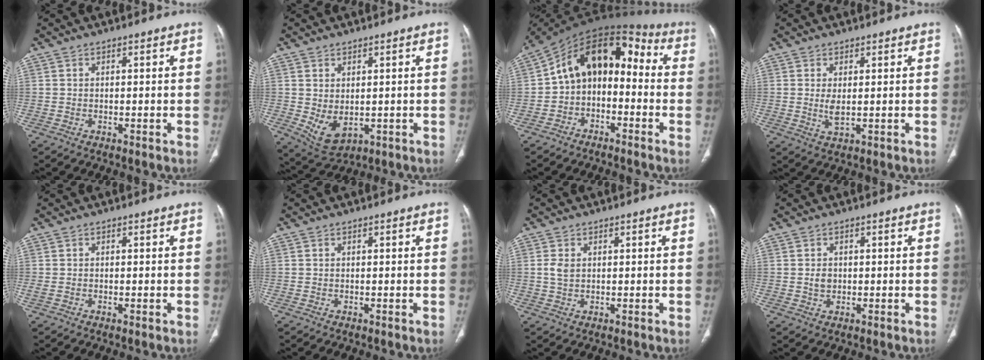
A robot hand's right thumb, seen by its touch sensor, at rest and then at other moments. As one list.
[{"total": 5.9, "force": [-0.3, 3.8, 4.6], "torque": [-0.075, -0.009, 0.017]}, {"total": 14.0, "force": [-1.2, 9.8, 9.9], "torque": [-0.115, 0.077, -0.037]}, {"total": 2.8, "force": [0.3, 1.2, 2.5], "torque": [-0.052, -0.010, 0.014]}, {"total": 1.2, "force": [-0.3, 0.5, 1.0], "torque": [-0.022, 0.002, -0.005]}, {"total": 0.0}, {"total": 2.3, "force": [0.5, 1.6, 1.6], "torque": [-0.033, 0.000, 0.013]}, {"total": 2.0, "force": [0.0, 1.7, 1.1], "torque": [-0.011, 0.002, 0.004]}]